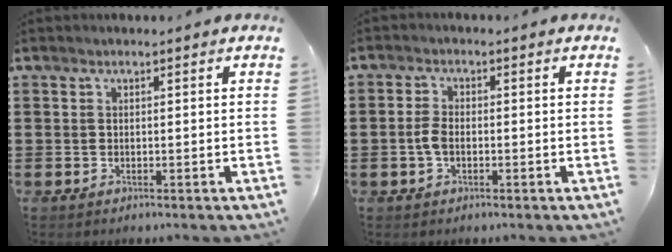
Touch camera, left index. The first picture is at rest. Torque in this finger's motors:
{"motor_torque": [0.64, 0.58, 0.18, 0.07]}